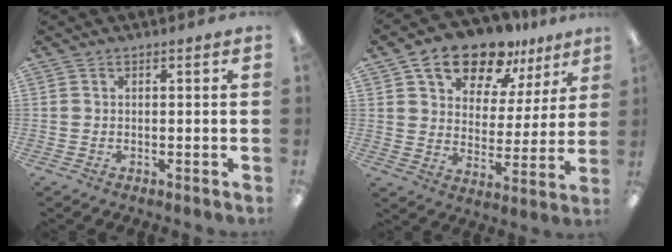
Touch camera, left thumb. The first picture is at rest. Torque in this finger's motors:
{"motor_torque": [0.33, 0.41, 1.66, -1.12, 0.19]}